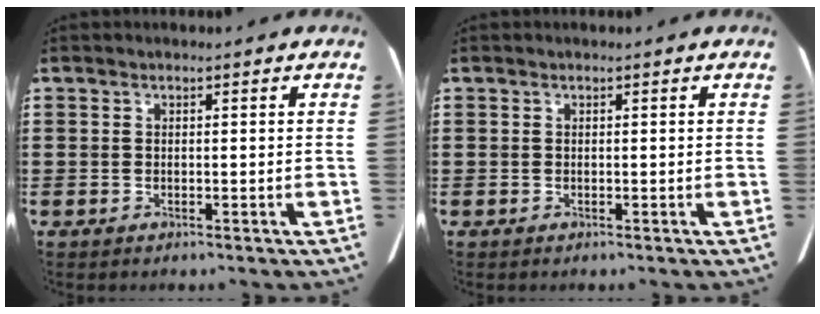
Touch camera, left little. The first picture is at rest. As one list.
[{"total": 0.0}]